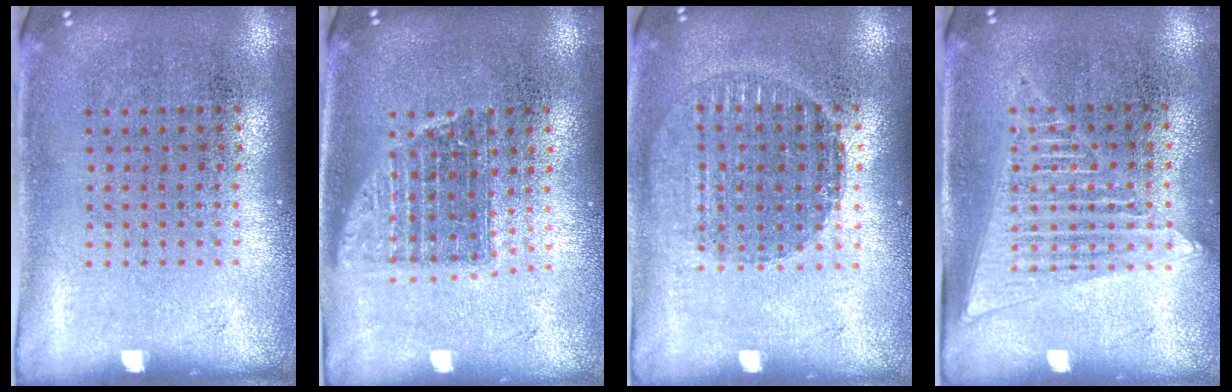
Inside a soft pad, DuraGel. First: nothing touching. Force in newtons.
{"total": 1.4, "press": 1.2, "slide": 0.8}
{"total": 1.4, "press": 1.3, "slide": 0.6}
{"total": 1.6, "press": 1.5, "slide": 0.6}